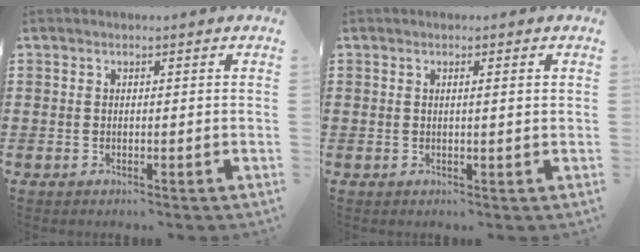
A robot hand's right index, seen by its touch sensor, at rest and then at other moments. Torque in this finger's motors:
{"motor_torque": [-0.27, 0.19, -0.03, -0.01]}